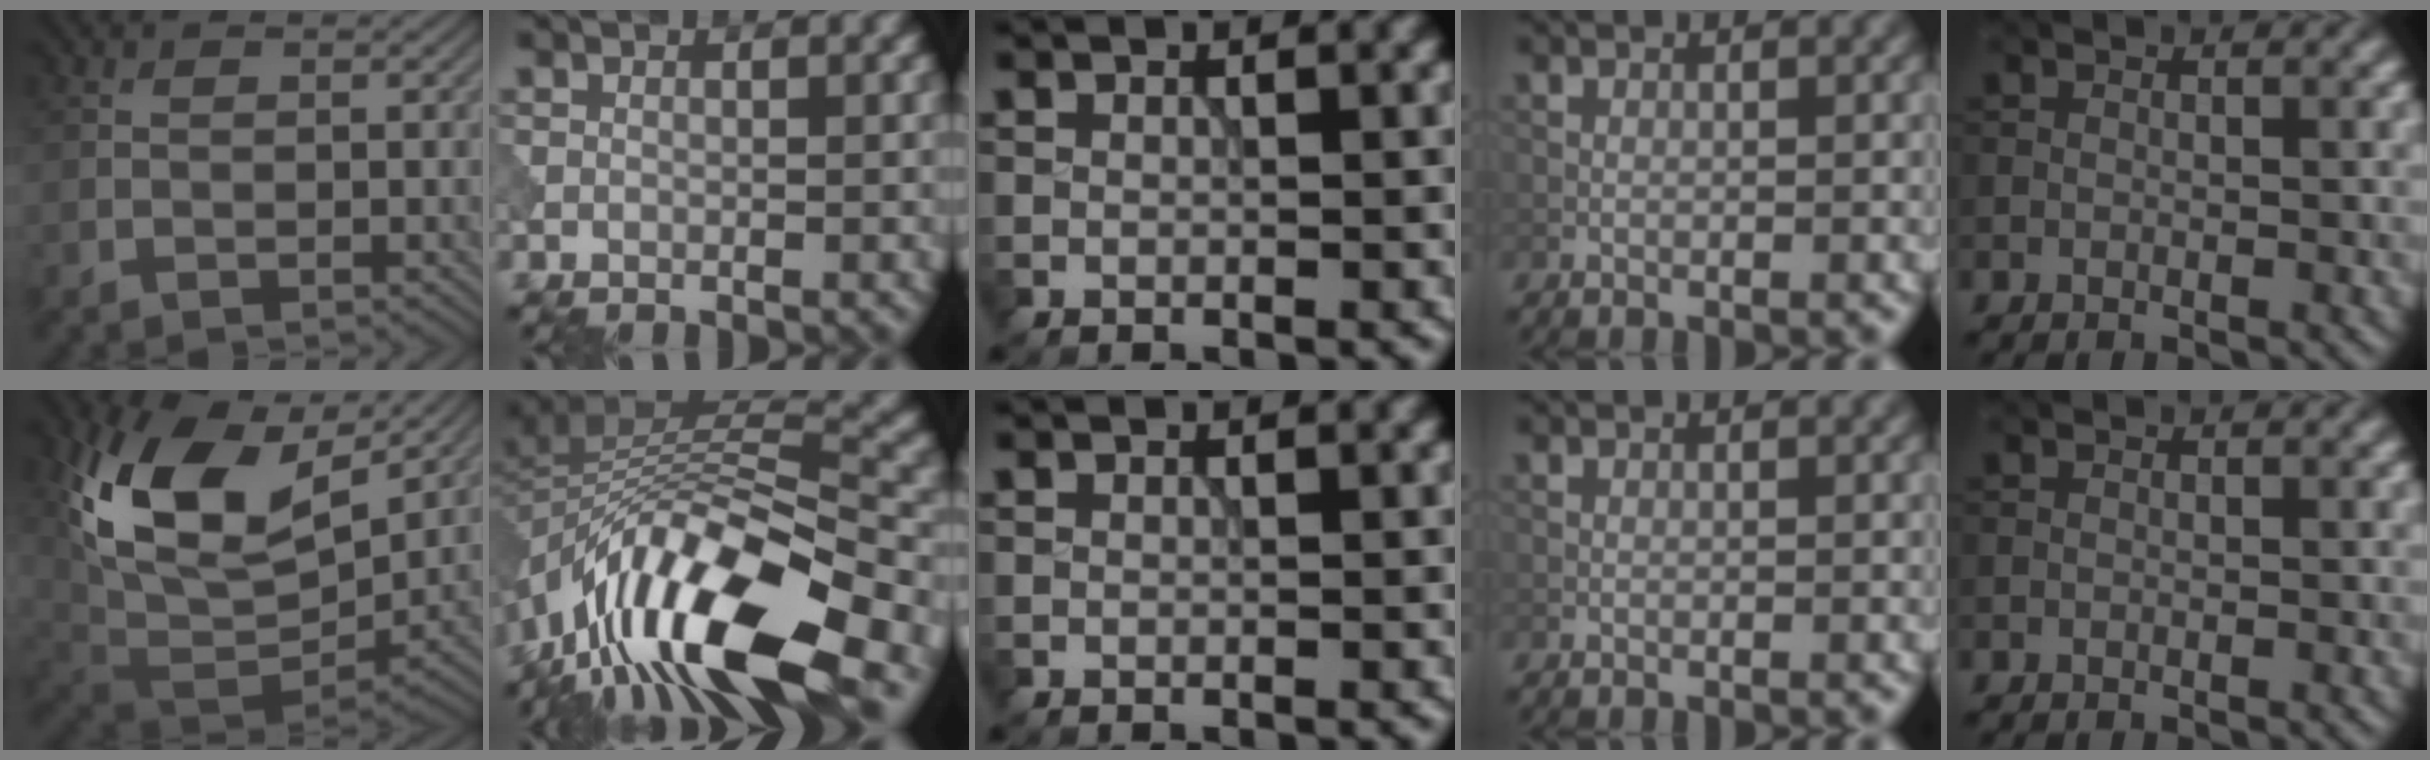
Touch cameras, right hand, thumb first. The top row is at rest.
{"thumb": {"total": 17.0, "force": [7.2, 10.1, 11.6], "torque": [-0.256, 0.012, 0.145]}, "index": {"total": 15.0, "force": [-8.4, 6.0, 10.9], "torque": [-0.197, 0.012, -0.155]}}